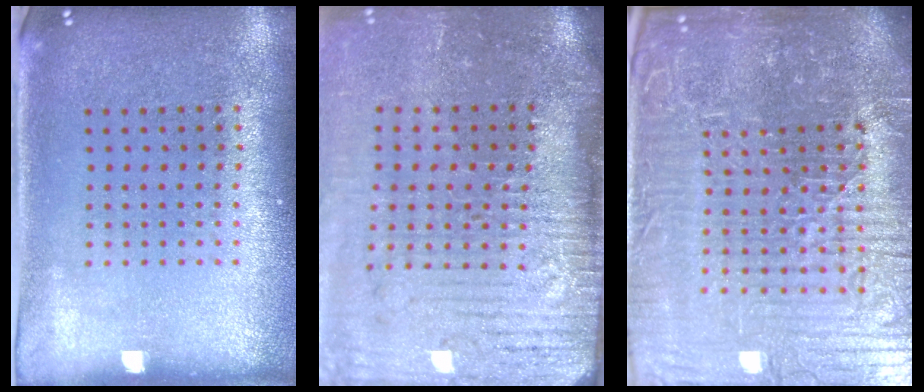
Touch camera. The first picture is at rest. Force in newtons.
{"total": 5.1, "press": 4.3, "slide": 2.8}
{"total": 7.8, "press": 7.0, "slide": 3.5}